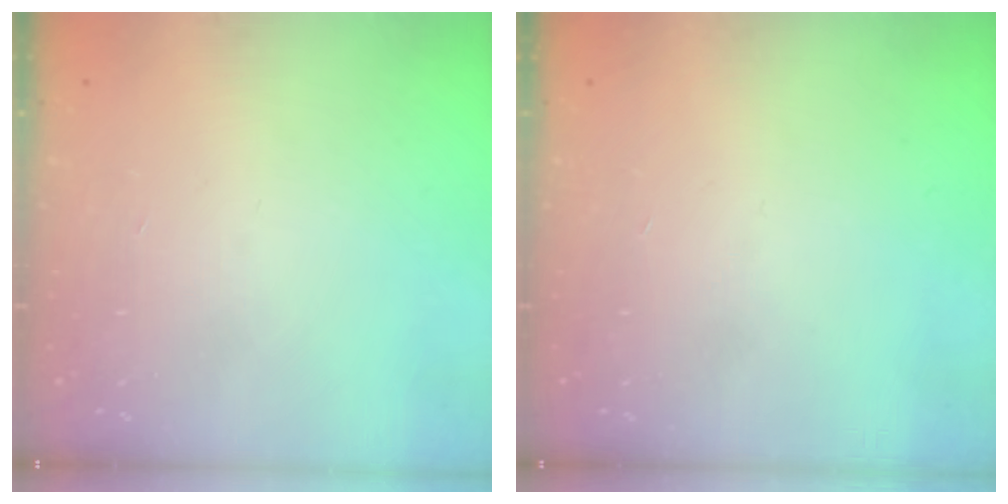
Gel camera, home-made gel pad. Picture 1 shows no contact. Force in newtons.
{"total": 0.0}